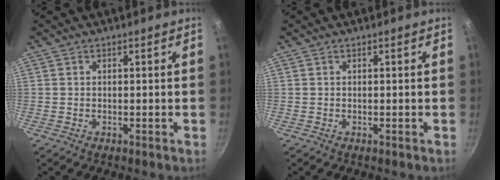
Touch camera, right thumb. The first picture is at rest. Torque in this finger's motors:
{"motor_torque": [0.00, 0.00, 0.00, 0.00, 0.01]}